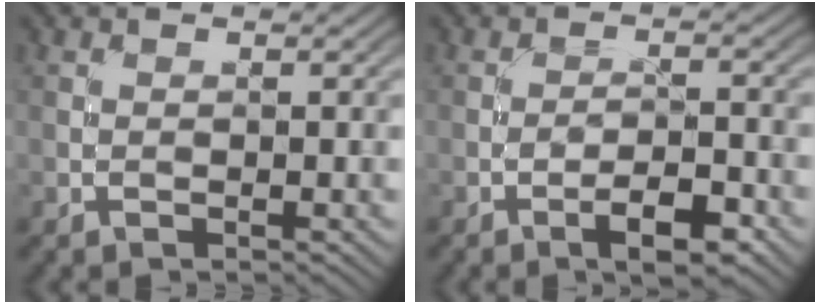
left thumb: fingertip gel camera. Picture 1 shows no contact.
{"total": 4.7, "force": [-2.7, 1.4, 3.6], "torque": [-0.058, 0.010, -0.045]}